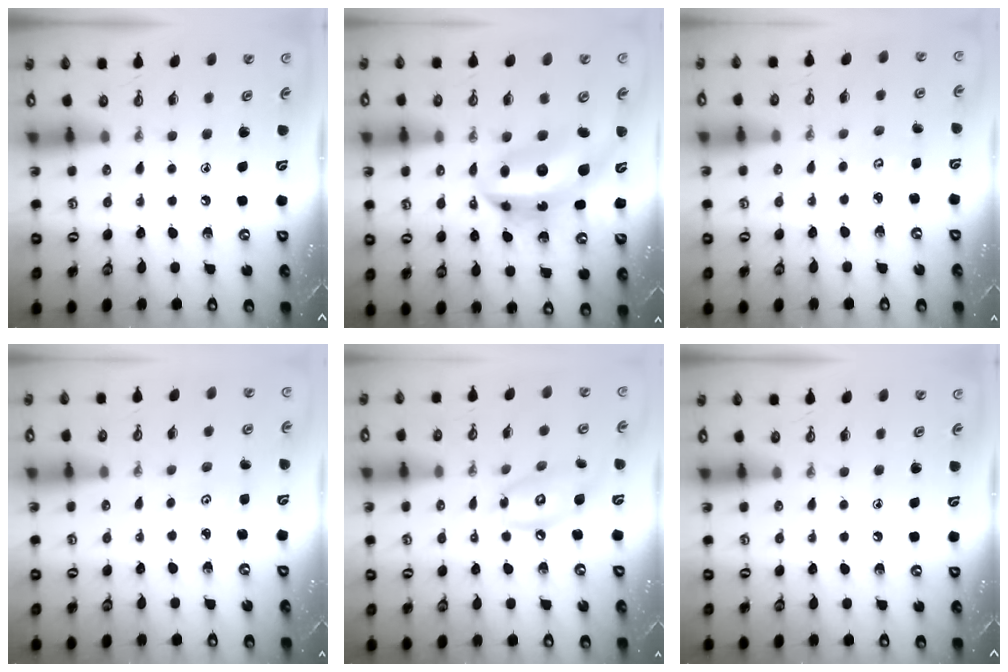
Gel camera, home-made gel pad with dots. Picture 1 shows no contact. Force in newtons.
{"total": 13.4, "press": 13.3, "slide": 1.3}
{"total": 2.7, "press": 2.7, "slide": 0.3}
{"total": 3.0, "press": 3.0, "slide": 0.4}
{"total": 11.0, "press": 11.0, "slide": 0.7}
{"total": 0.0}